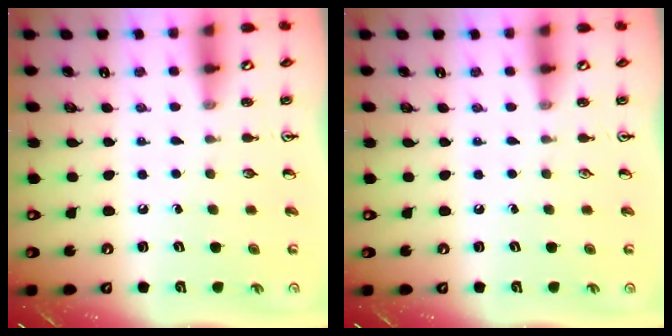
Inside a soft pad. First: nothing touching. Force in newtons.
{"total": 0.0}